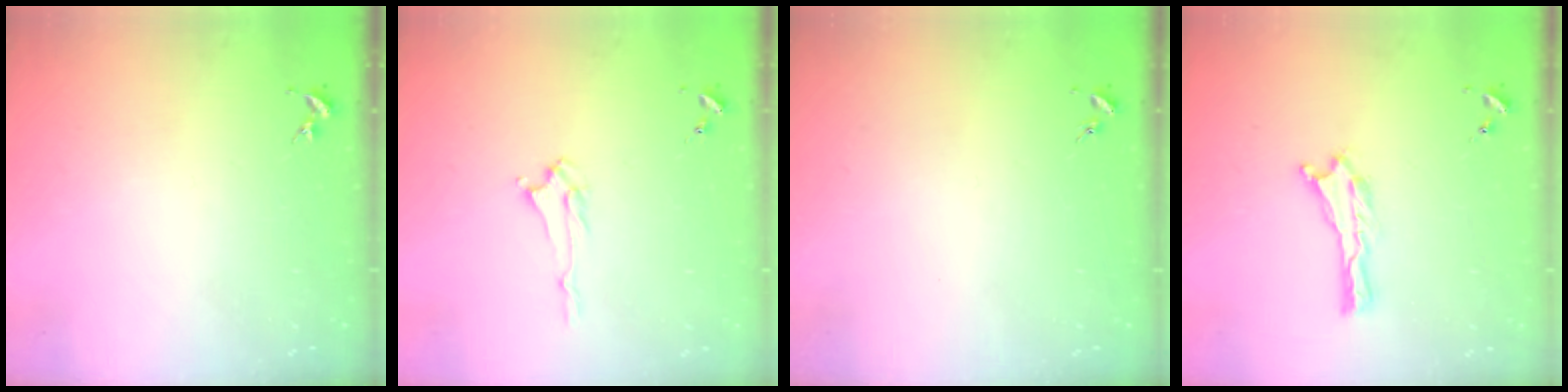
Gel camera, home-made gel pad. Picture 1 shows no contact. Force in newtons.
{"total": 1.4, "press": 1.4, "slide": 0.3}
{"total": 0.0}
{"total": 0.0}